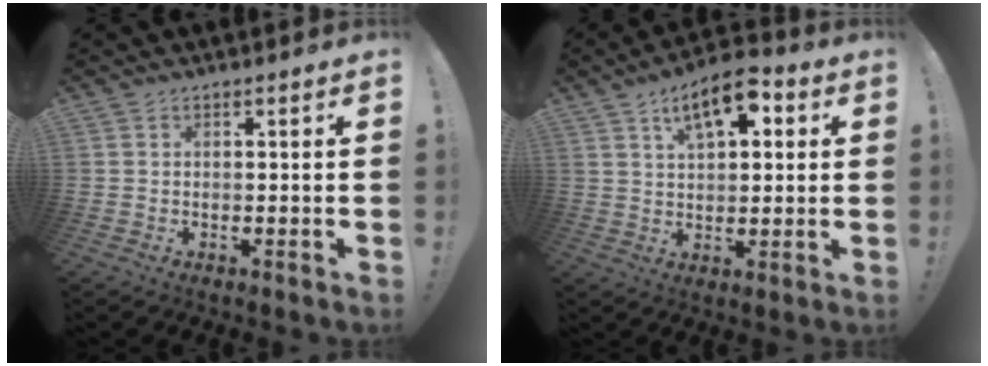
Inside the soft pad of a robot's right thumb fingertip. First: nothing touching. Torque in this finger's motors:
{"motor_torque": [0.84, 0.89, 0.17, 0.21, 0.13]}